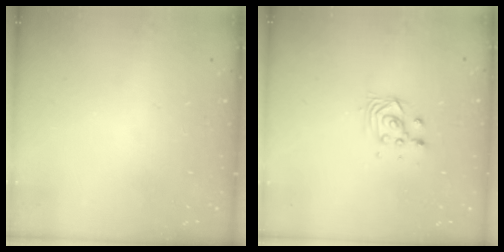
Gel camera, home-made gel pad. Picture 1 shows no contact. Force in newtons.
{"total": 2.8, "press": 2.8, "slide": 0.2}